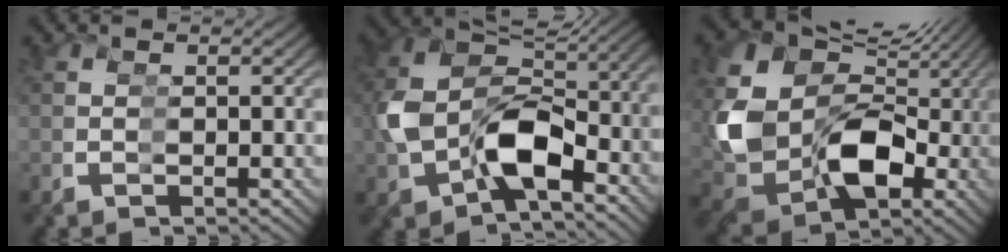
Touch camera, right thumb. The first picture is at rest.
{"total": 13.4, "force": [-2.4, 9.6, 9.0], "torque": [-0.242, -0.034, -0.013]}
{"total": 16.7, "force": [1.5, 11.7, 11.8], "torque": [-0.250, -0.022, 0.041]}